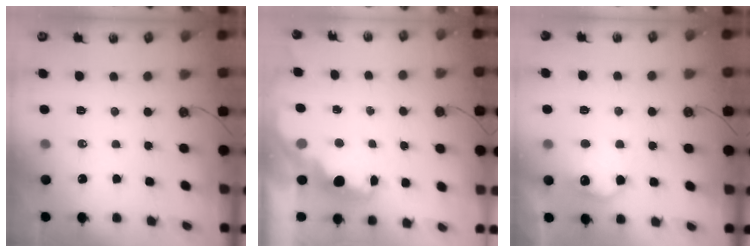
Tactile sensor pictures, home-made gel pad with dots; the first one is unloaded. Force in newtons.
{"total": 2.4, "press": 2.3, "slide": 0.7}
{"total": 10.7, "press": 10.7, "slide": 0.4}